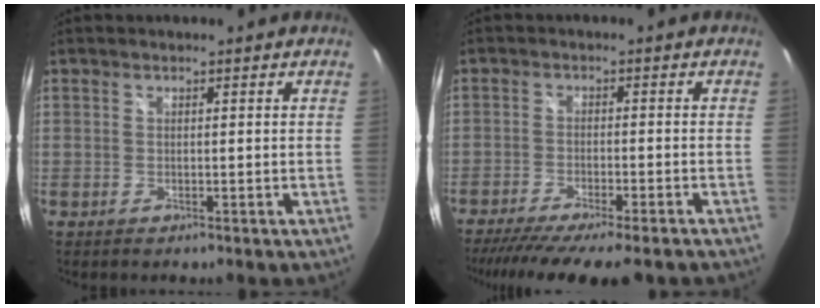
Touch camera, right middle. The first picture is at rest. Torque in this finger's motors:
{"motor_torque": [1.09, -1.04, 0.28, 0.13]}